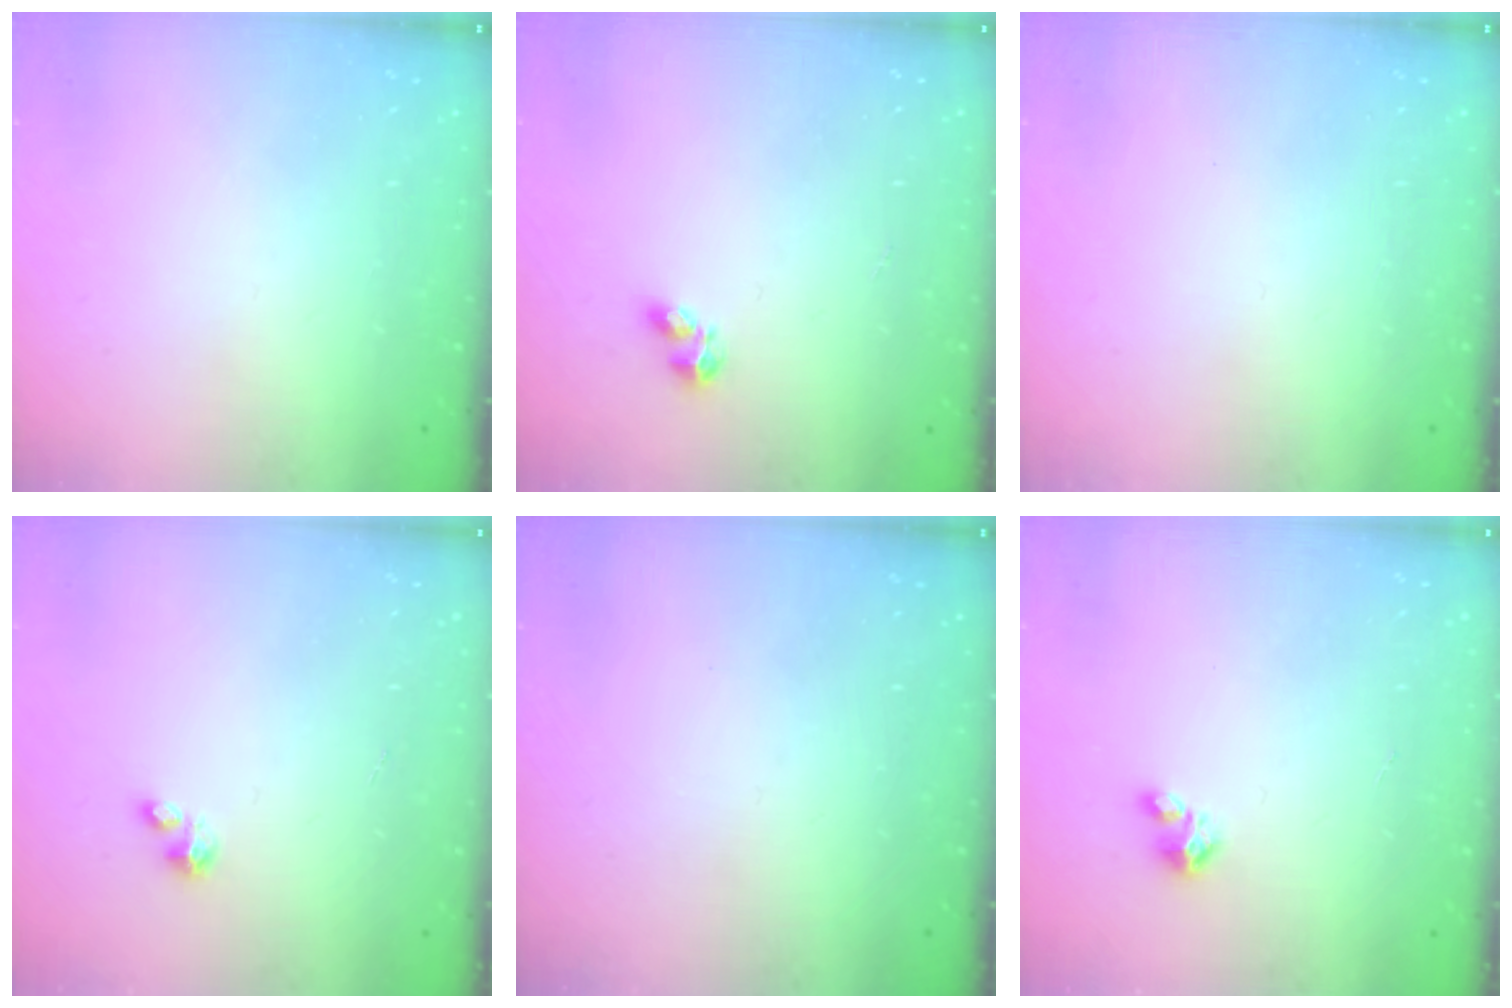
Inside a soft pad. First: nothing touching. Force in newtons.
{"total": 2.1, "press": 2.0, "slide": 0.8}
{"total": 0.0}
{"total": 0.9, "press": 0.9, "slide": 0.3}
{"total": 0.0}
{"total": 1.6, "press": 1.6, "slide": 0.1}